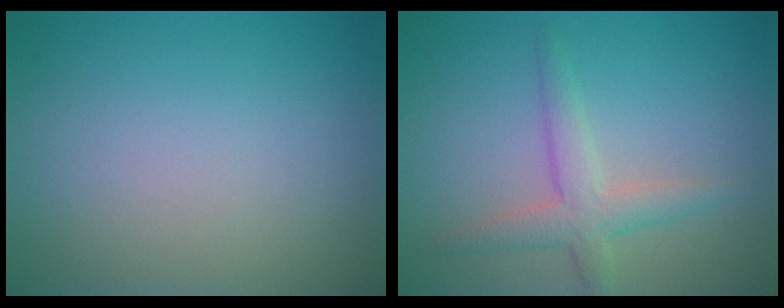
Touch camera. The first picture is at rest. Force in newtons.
{"total": 2.9, "press": 2.9, "slide": 0.2}